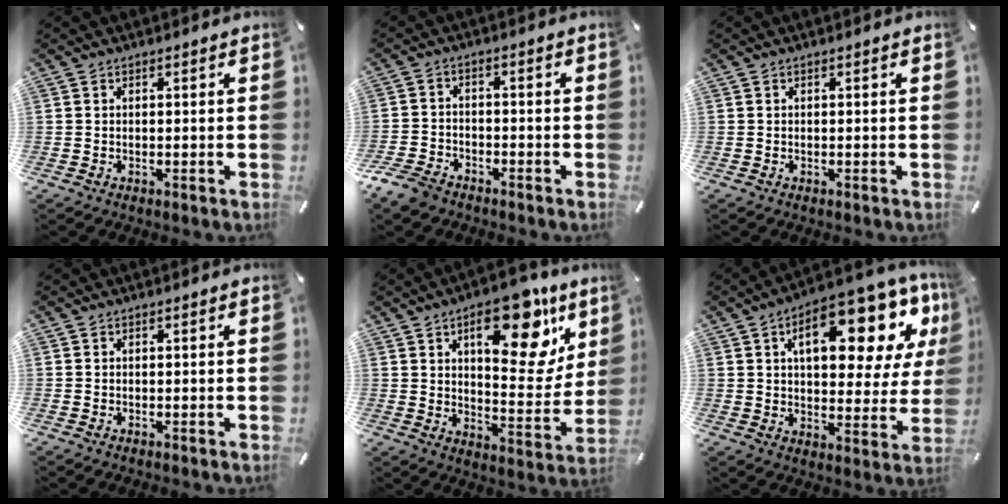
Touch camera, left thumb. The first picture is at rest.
{"total": 6.3, "force": [-5.0, 3.0, 2.2], "torque": [-0.061, 0.018, -0.102]}
{"total": 0.0}
{"total": 0.0}
{"total": 19.9, "force": [10.5, 8.9, 14.3], "torque": [-0.174, -0.059, 0.162]}
{"total": 20.8, "force": [10.1, 9.7, 15.3], "torque": [-0.213, -0.058, 0.158]}